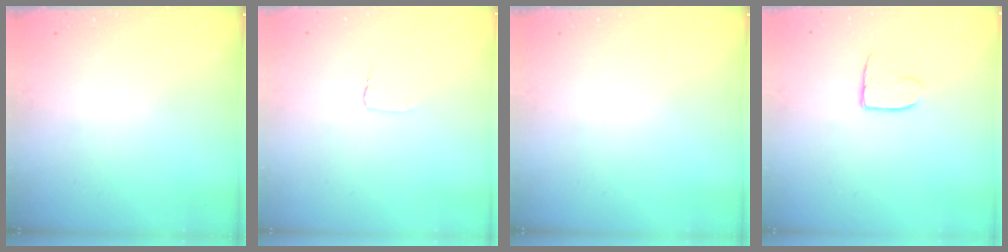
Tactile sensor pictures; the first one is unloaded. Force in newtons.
{"total": 2.7, "press": 2.7, "slide": 0.2}
{"total": 0.0}
{"total": 7.9, "press": 7.9, "slide": 0.6}